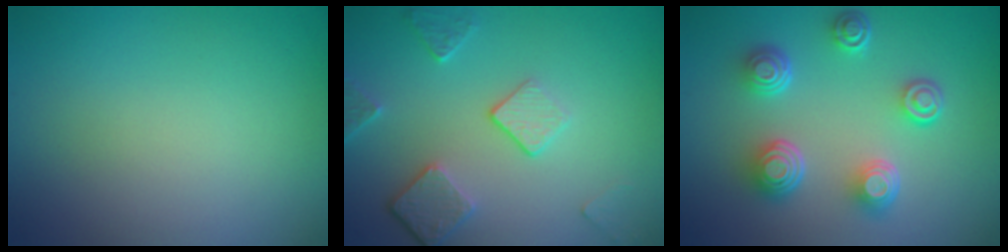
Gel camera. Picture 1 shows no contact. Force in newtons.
{"total": 3.7, "press": 2.9, "slide": 2.4}
{"total": 4.9, "press": 3.6, "slide": 3.4}